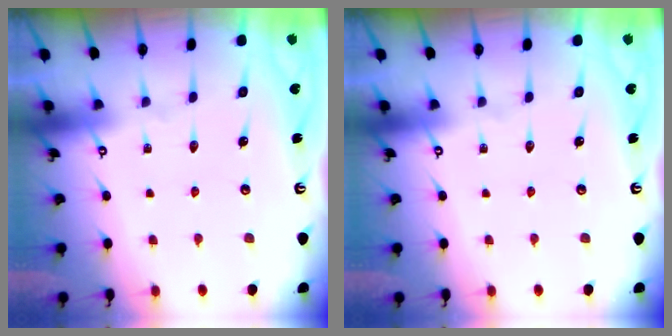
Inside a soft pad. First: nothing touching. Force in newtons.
{"total": 0.0}